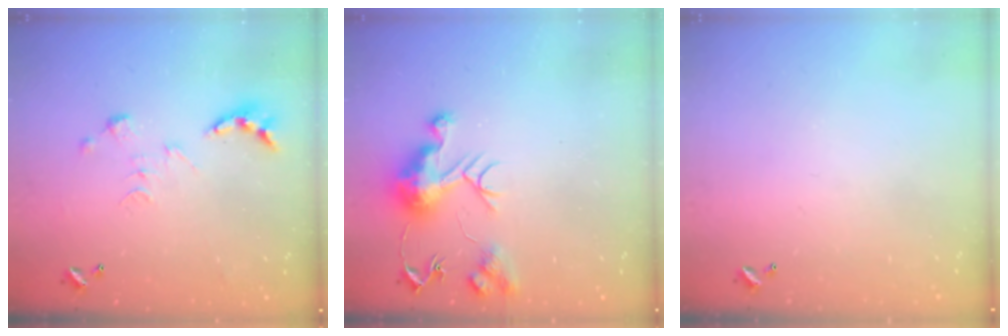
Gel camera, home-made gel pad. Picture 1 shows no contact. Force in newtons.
{"total": 10.6, "press": 10.6, "slide": 0.9}
{"total": 0.0}